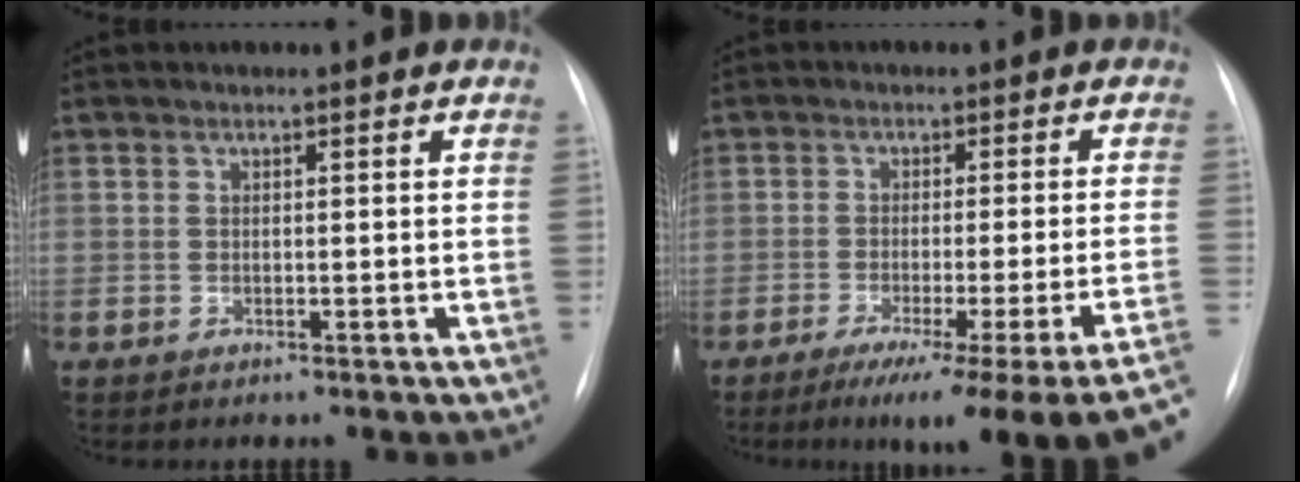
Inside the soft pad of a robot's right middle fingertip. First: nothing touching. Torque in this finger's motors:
{"motor_torque": [1.10, -1.04, 0.26, 0.13]}